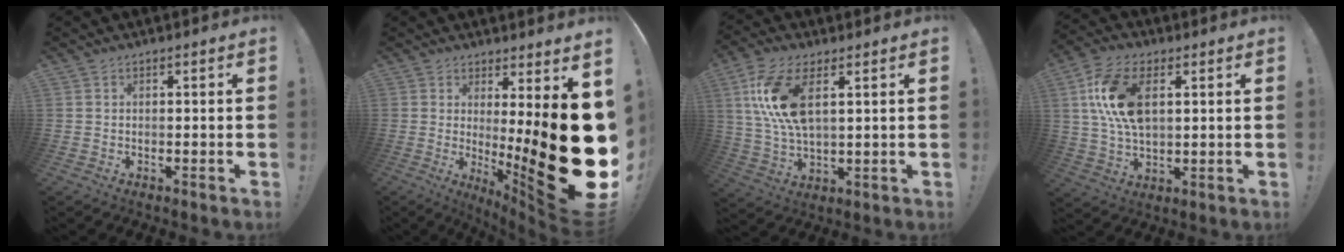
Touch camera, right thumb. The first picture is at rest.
{"total": 25.4, "force": [-1.3, 5.4, 24.8], "torque": [-0.320, -0.052, 0.004]}
{"total": 13.6, "force": [4.7, 6.2, 11.1], "torque": [-0.234, -0.019, 0.084]}
{"total": 14.5, "force": [3.6, 8.3, 11.4], "torque": [-0.233, 0.000, 0.068]}